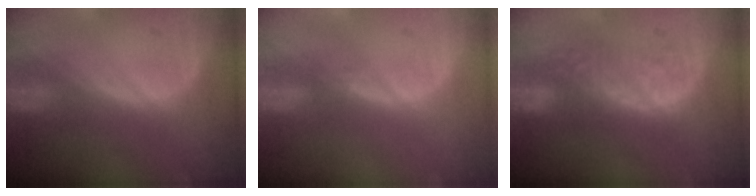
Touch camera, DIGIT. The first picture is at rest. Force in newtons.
{"total": 0.6, "press": 0.6, "slide": 0.2}
{"total": 6.4, "press": 6.2, "slide": 1.3}